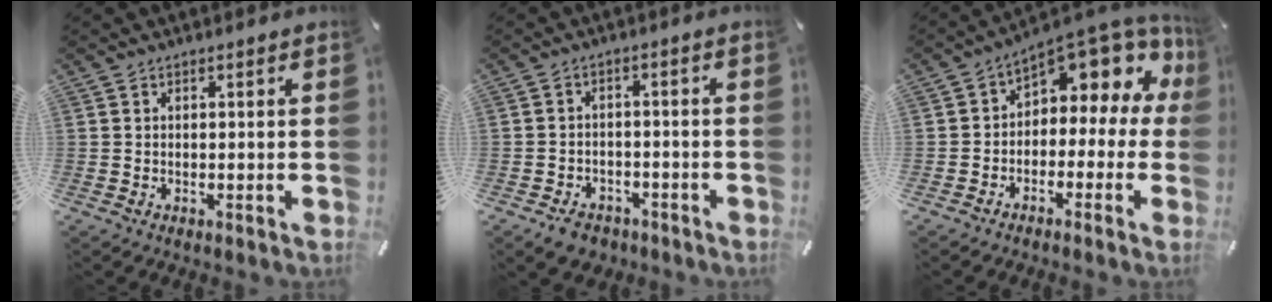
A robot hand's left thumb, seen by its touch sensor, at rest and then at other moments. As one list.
[{"total": 4.2, "force": [-3.0, 2.8, 1.1], "torque": [-0.020, 0.017, -0.055]}, {"total": 8.0, "force": [5.2, 4.5, 4.1], "torque": [-0.060, -0.055, 0.085]}]